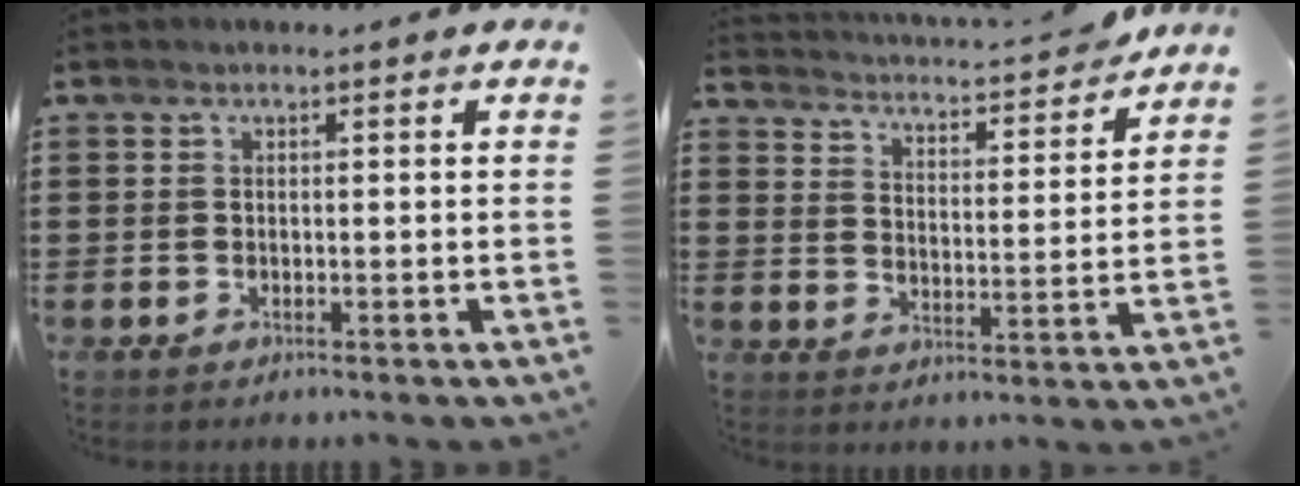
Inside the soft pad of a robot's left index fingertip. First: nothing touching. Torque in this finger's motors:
{"motor_torque": [0.49, 0.41, 0.09, 0.14]}